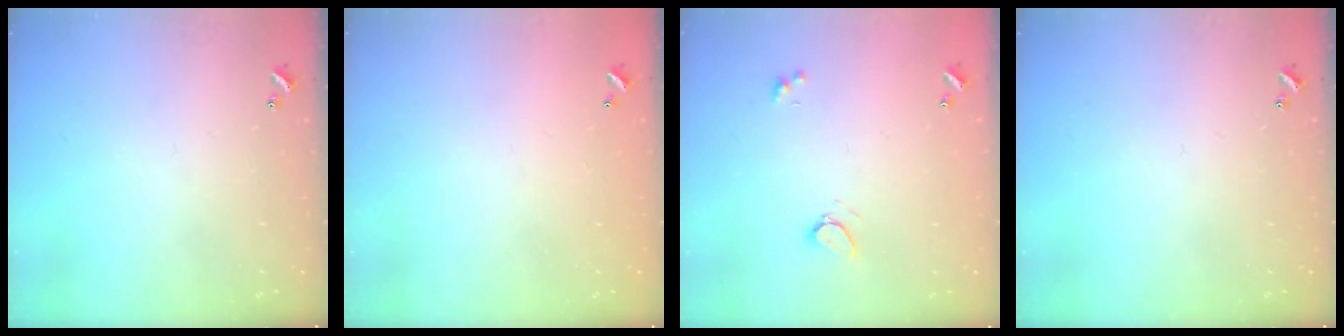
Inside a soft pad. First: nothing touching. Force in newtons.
{"total": 2.8, "press": 2.8, "slide": 0.1}
{"total": 0.8, "press": 0.5, "slide": 0.6}
{"total": 0.0}